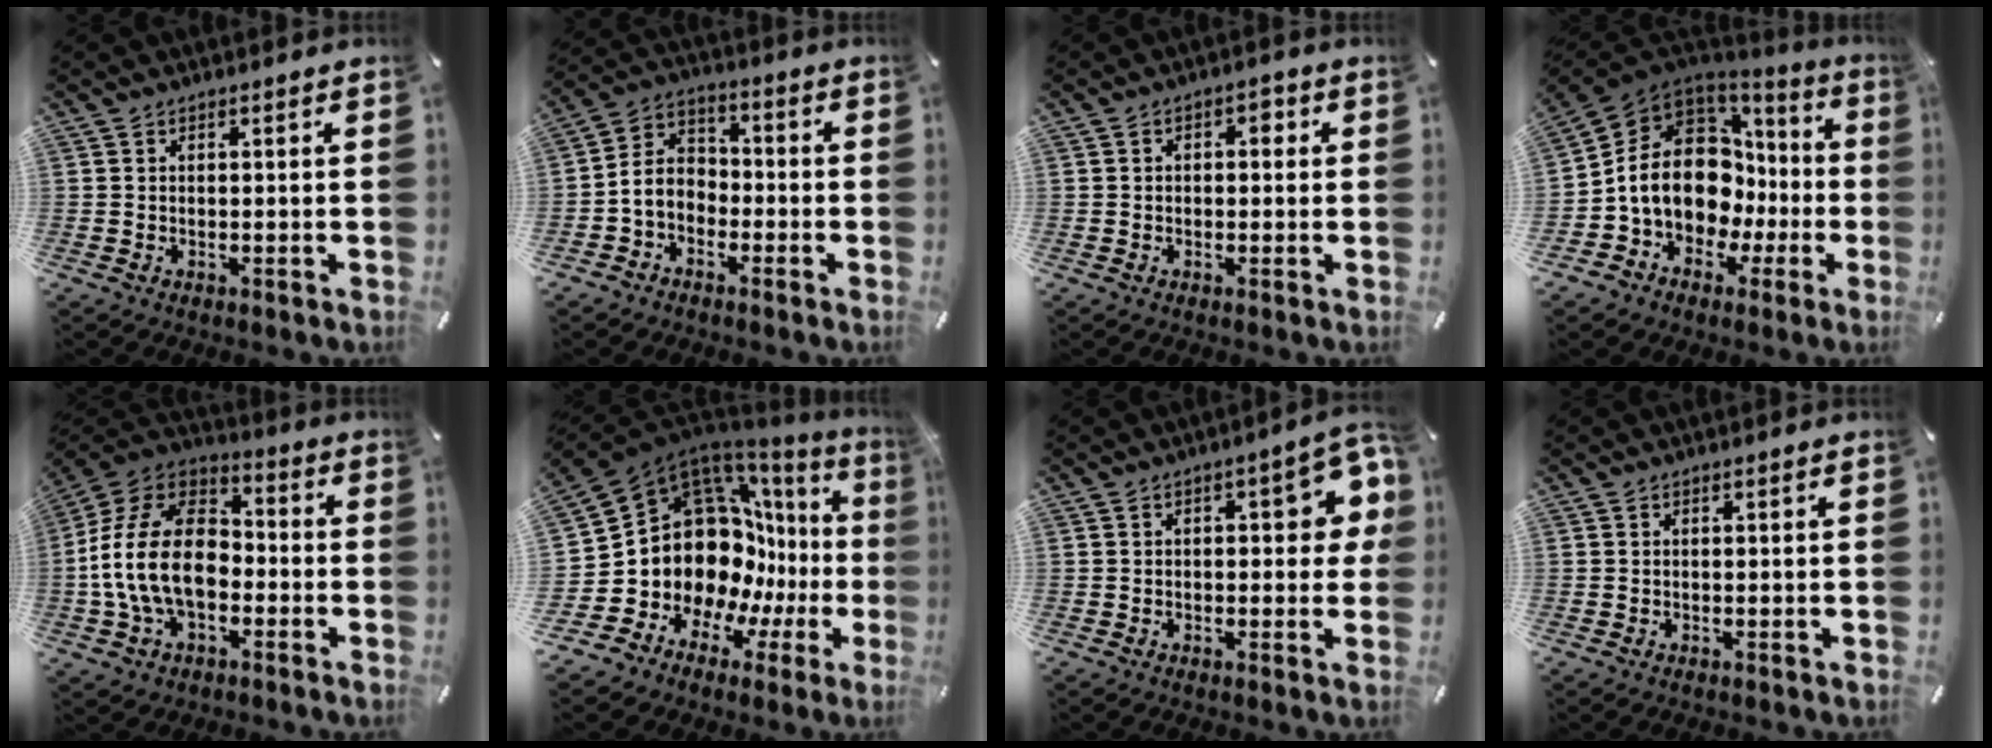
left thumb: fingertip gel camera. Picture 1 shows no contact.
{"total": 5.9, "force": [-2.8, 4.8, 1.8], "torque": [-0.056, 0.010, -0.061]}
{"total": 2.3, "force": [-0.3, 1.7, 1.6], "torque": [-0.023, 0.009, -0.011]}
{"total": 16.1, "force": [1.0, 12.7, 9.8], "torque": [-0.202, -0.019, 0.020]}
{"total": 17.7, "force": [-4.6, 11.9, 12.3], "torque": [-0.268, 0.035, -0.088]}
{"total": 16.8, "force": [0.9, 13.6, 9.8], "torque": [-0.152, -0.077, 0.062]}
{"total": 10.2, "force": [1.5, 4.6, 9.0], "torque": [-0.111, -0.006, 0.023]}
{"total": 0.0}